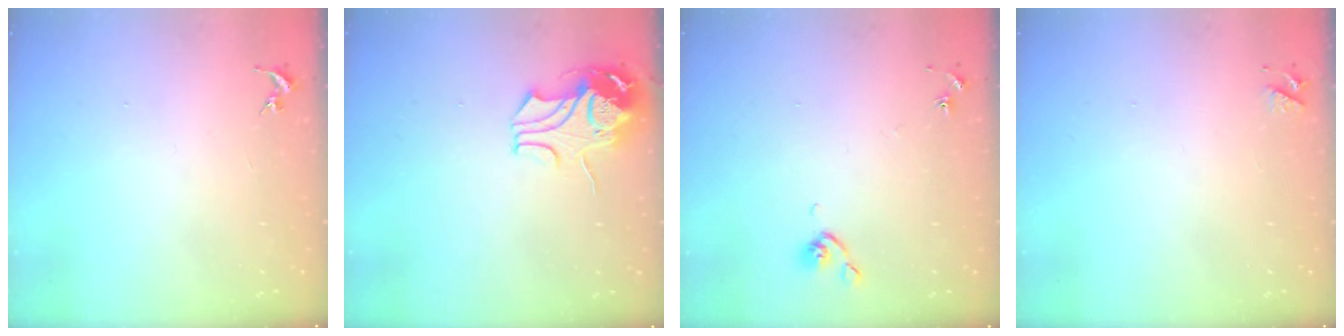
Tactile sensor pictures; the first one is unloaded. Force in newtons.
{"total": 10.0, "press": 9.9, "slide": 1.5}
{"total": 5.9, "press": 5.8, "slide": 0.8}
{"total": 3.6, "press": 3.5, "slide": 0.6}